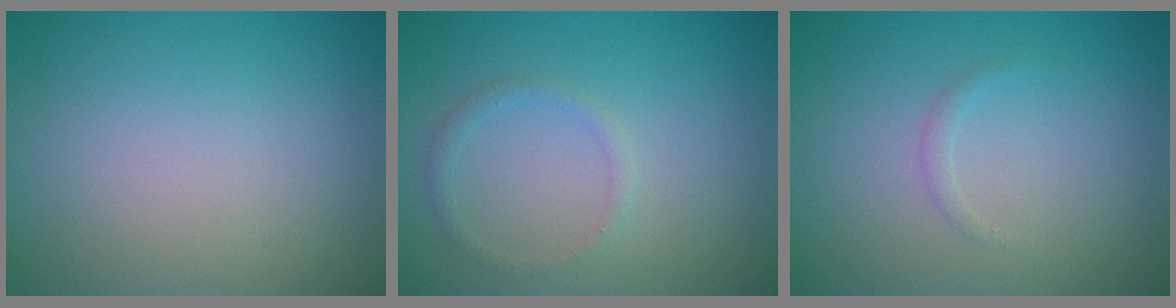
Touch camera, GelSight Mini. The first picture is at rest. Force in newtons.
{"total": 1.1, "press": 1.1, "slide": 0.1}
{"total": 0.7, "press": 0.7, "slide": 0.0}